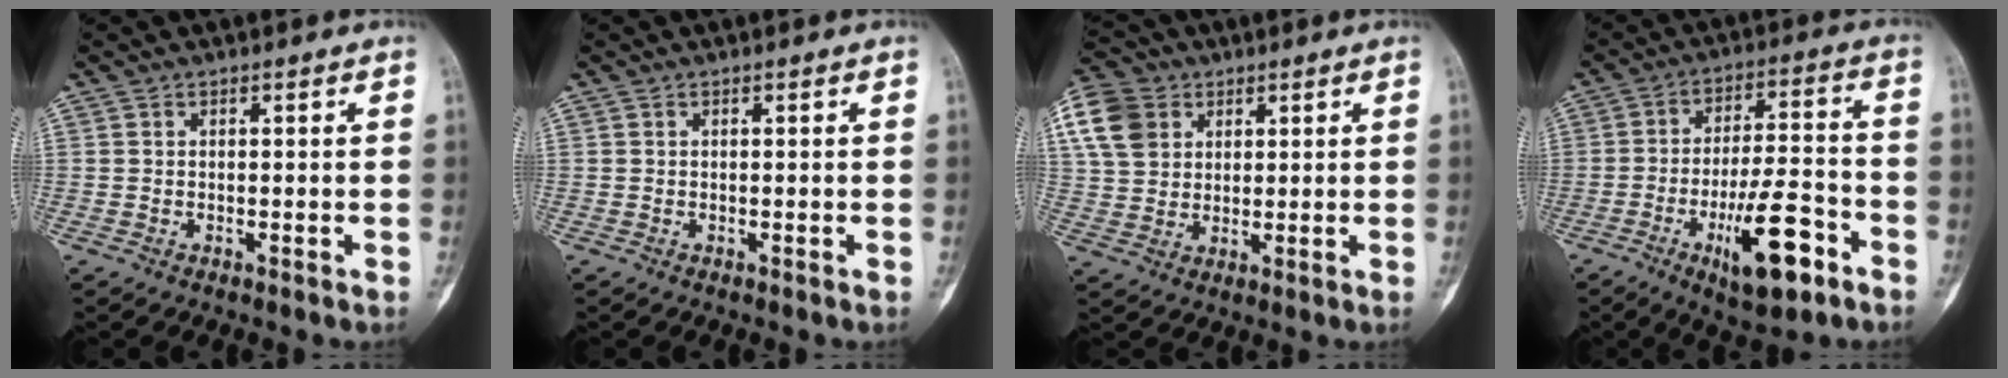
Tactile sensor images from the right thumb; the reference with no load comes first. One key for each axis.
{"total": 0.0}
{"total": 11.9, "fx": 4.4, "fy": 9.3, "fz": 6.0, "tx": -0.110, "ty": 0.007, "tz": 0.080}
{"total": 14.6, "fx": -6.9, "fy": 4.9, "fz": 11.9, "tx": -0.191, "ty": 0.037, "tz": -0.103}